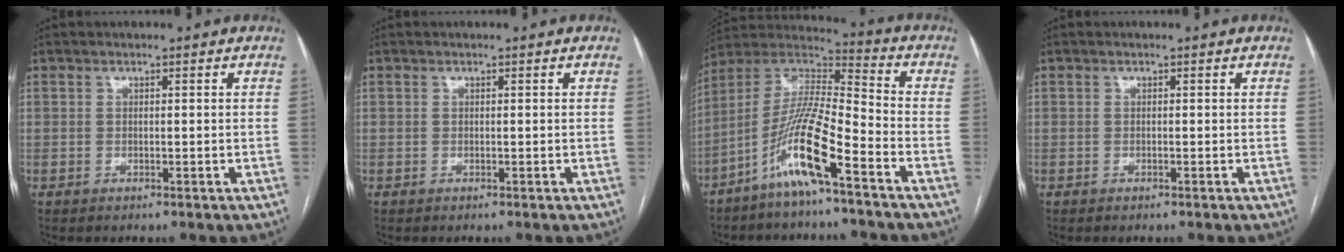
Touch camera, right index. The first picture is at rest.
{"total": 0.0}
{"total": 13.0, "force": [-7.1, 0.8, 10.8], "torque": [-0.224, -0.001, -0.142]}
{"total": 0.0}